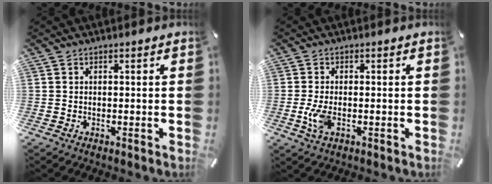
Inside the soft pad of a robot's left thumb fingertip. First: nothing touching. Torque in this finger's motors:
{"motor_torque": [1.59, 1.53, 0.77, -0.06, 0.08]}